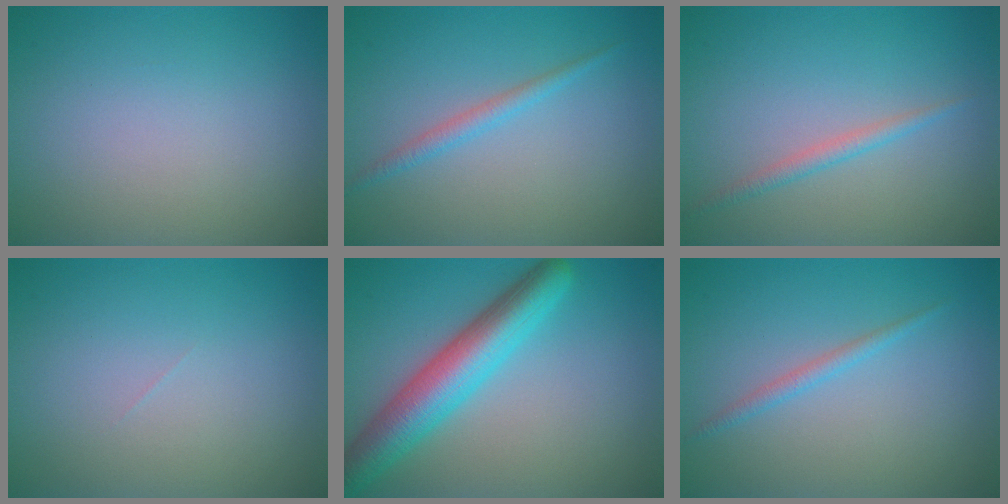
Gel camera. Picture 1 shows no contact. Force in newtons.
{"total": 1.5, "press": 1.5, "slide": 0.1}
{"total": 1.4, "press": 1.4, "slide": 0.0}
{"total": 0.0}
{"total": 6.6, "press": 6.6, "slide": 0.3}
{"total": 1.2, "press": 1.2, "slide": 0.1}